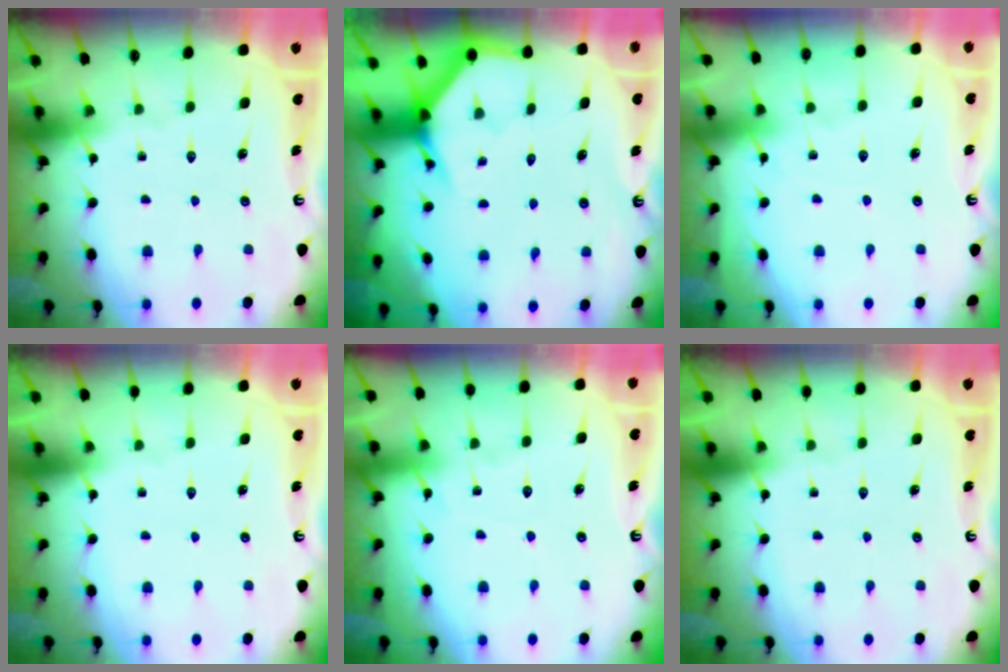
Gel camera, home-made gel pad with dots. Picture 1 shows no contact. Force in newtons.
{"total": 4.0, "press": 4.0, "slide": 0.2}
{"total": 5.1, "press": 5.0, "slide": 0.6}
{"total": 0.0}
{"total": 5.2, "press": 5.2, "slide": 0.7}
{"total": 0.0}